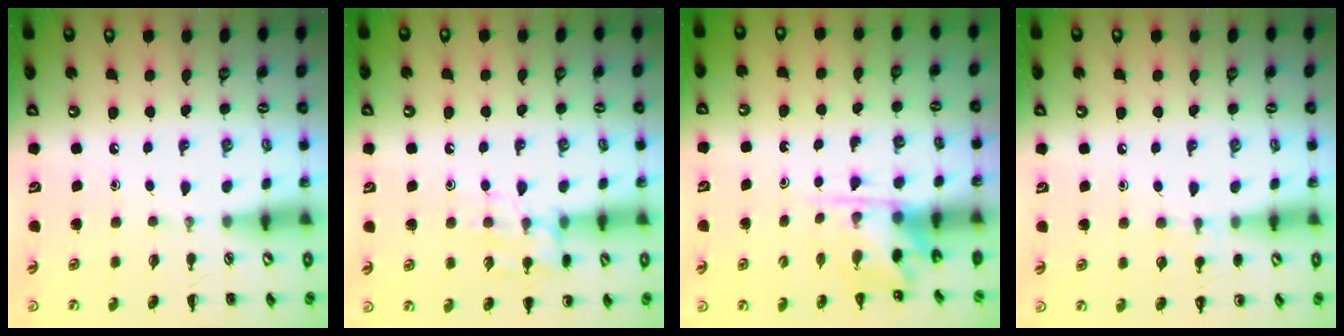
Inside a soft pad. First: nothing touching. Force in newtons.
{"total": 11.4, "press": 11.4, "slide": 1.1}
{"total": 4.8, "press": 4.7, "slide": 0.4}
{"total": 6.2, "press": 6.0, "slide": 1.9}